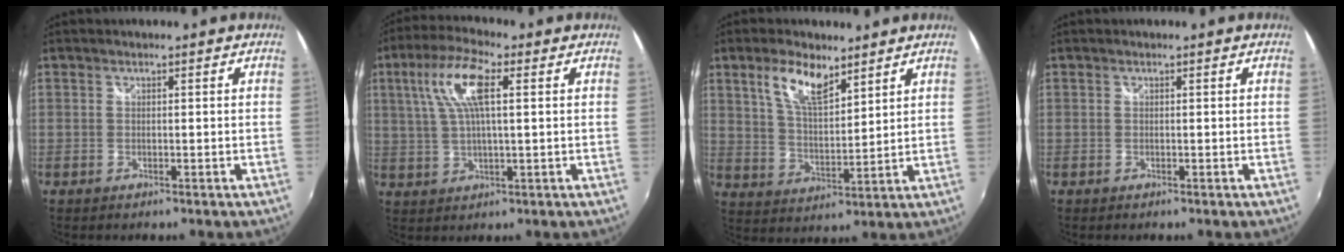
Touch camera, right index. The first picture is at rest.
{"total": 10.1, "force": [3.2, 2.7, 9.2], "torque": [-0.182, 0.018, 0.058]}
{"total": 9.0, "force": [5.7, 3.4, 6.1], "torque": [-0.115, 0.008, 0.110]}
{"total": 0.0}